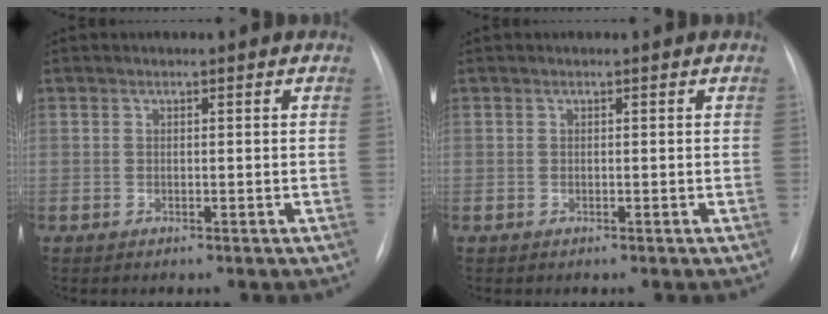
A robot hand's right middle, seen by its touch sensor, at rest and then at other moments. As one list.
[{"total": 0.0}]